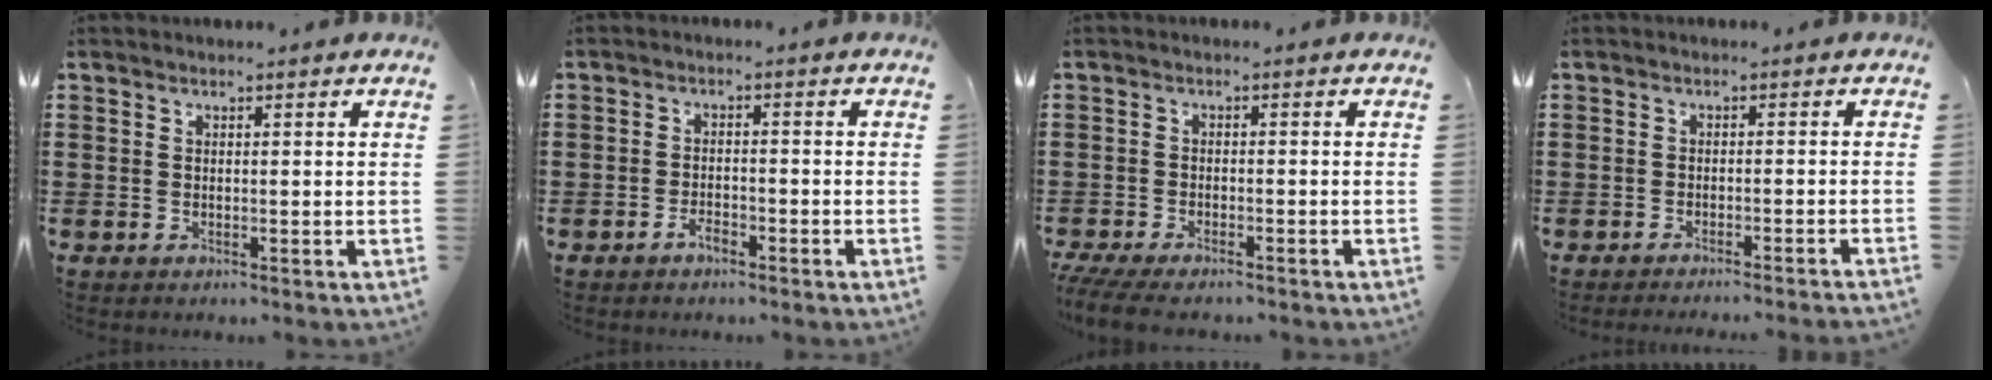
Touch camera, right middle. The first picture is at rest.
{"total": 2.1, "force": [-1.7, 0.8, 1.0], "torque": [-0.023, -0.002, -0.032]}
{"total": 3.0, "force": [-2.7, 0.2, 1.2], "torque": [-0.045, -0.012, -0.061]}
{"total": 1.7, "force": [-1.5, -0.5, 0.5], "torque": [-0.009, -0.001, -0.029]}